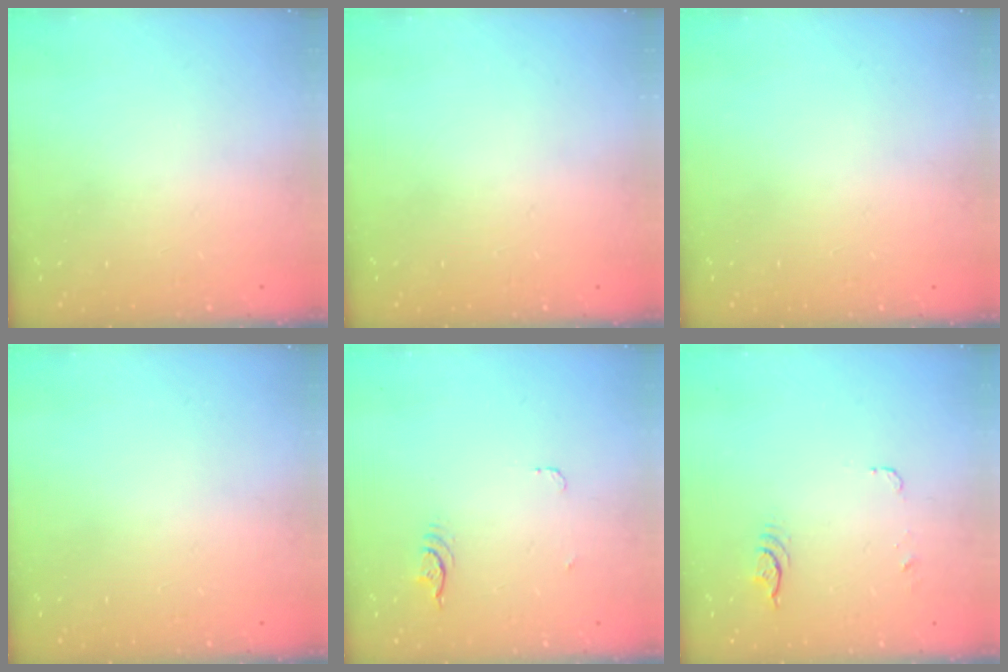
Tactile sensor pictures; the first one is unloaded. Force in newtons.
{"total": 0.0}
{"total": 0.0}
{"total": 0.0}
{"total": 3.8, "press": 3.4, "slide": 1.6}
{"total": 14.3, "press": 5.9, "slide": 13.1}